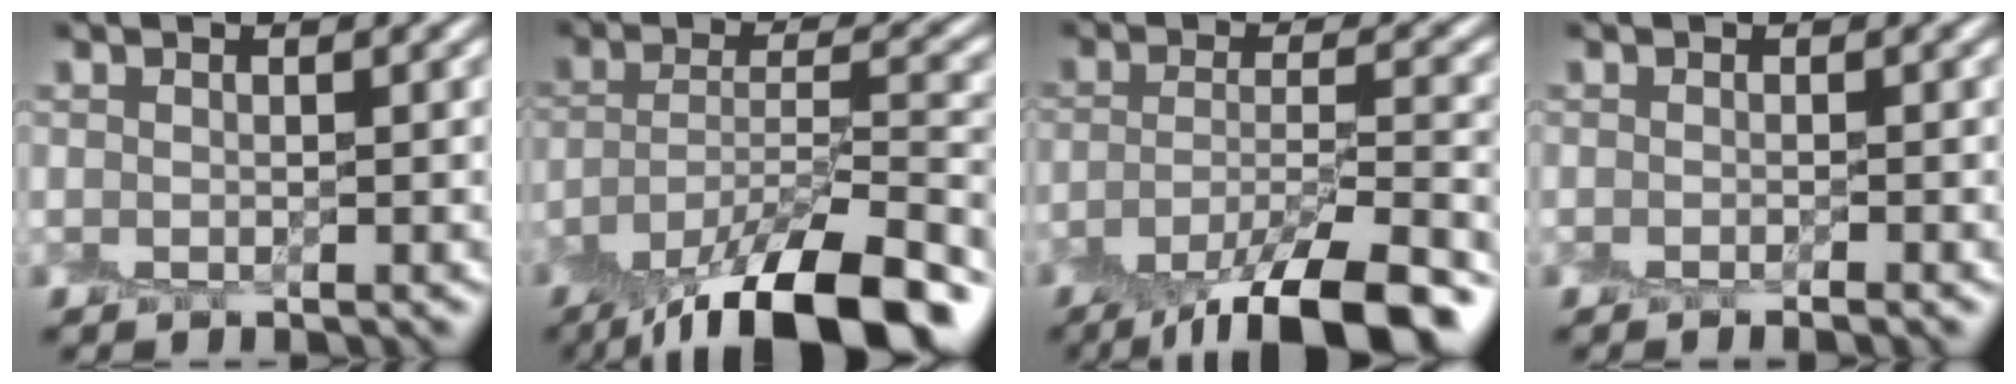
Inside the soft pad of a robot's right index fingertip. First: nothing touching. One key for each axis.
{"total": 12.5, "fx": -9.3, "fy": 3.3, "fz": 7.7, "tx": -0.141, "ty": 0.003, "tz": -0.150}
{"total": 10.2, "fx": -7.1, "fy": 2.6, "fz": 6.9, "tx": -0.117, "ty": -0.005, "tz": -0.112}
{"total": 0.8, "fx": -0.6, "fy": -0.4, "fz": 0.4, "tx": -0.005, "ty": -0.008, "tz": -0.012}